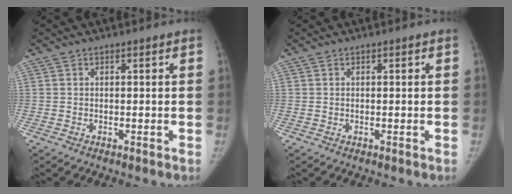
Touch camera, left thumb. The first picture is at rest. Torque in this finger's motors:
{"motor_torque": [0.02, 0.02, 0.11, -0.12, 0.01]}